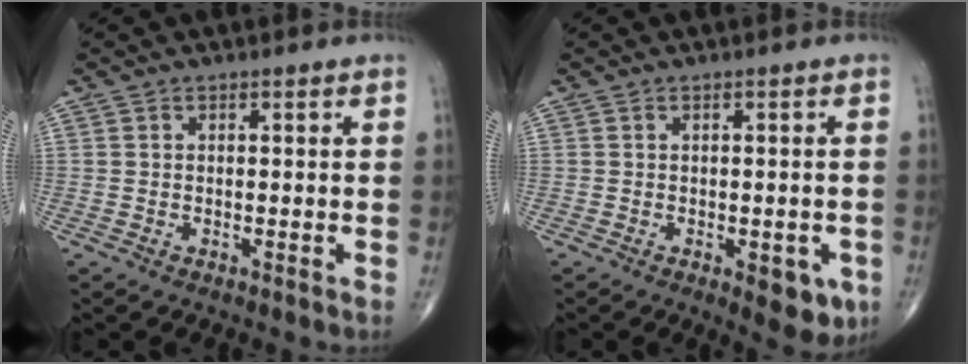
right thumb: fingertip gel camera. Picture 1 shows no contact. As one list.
[{"total": 6.3, "force": [-2.3, 2.8, 5.1], "torque": [-0.044, -0.003, -0.020]}]